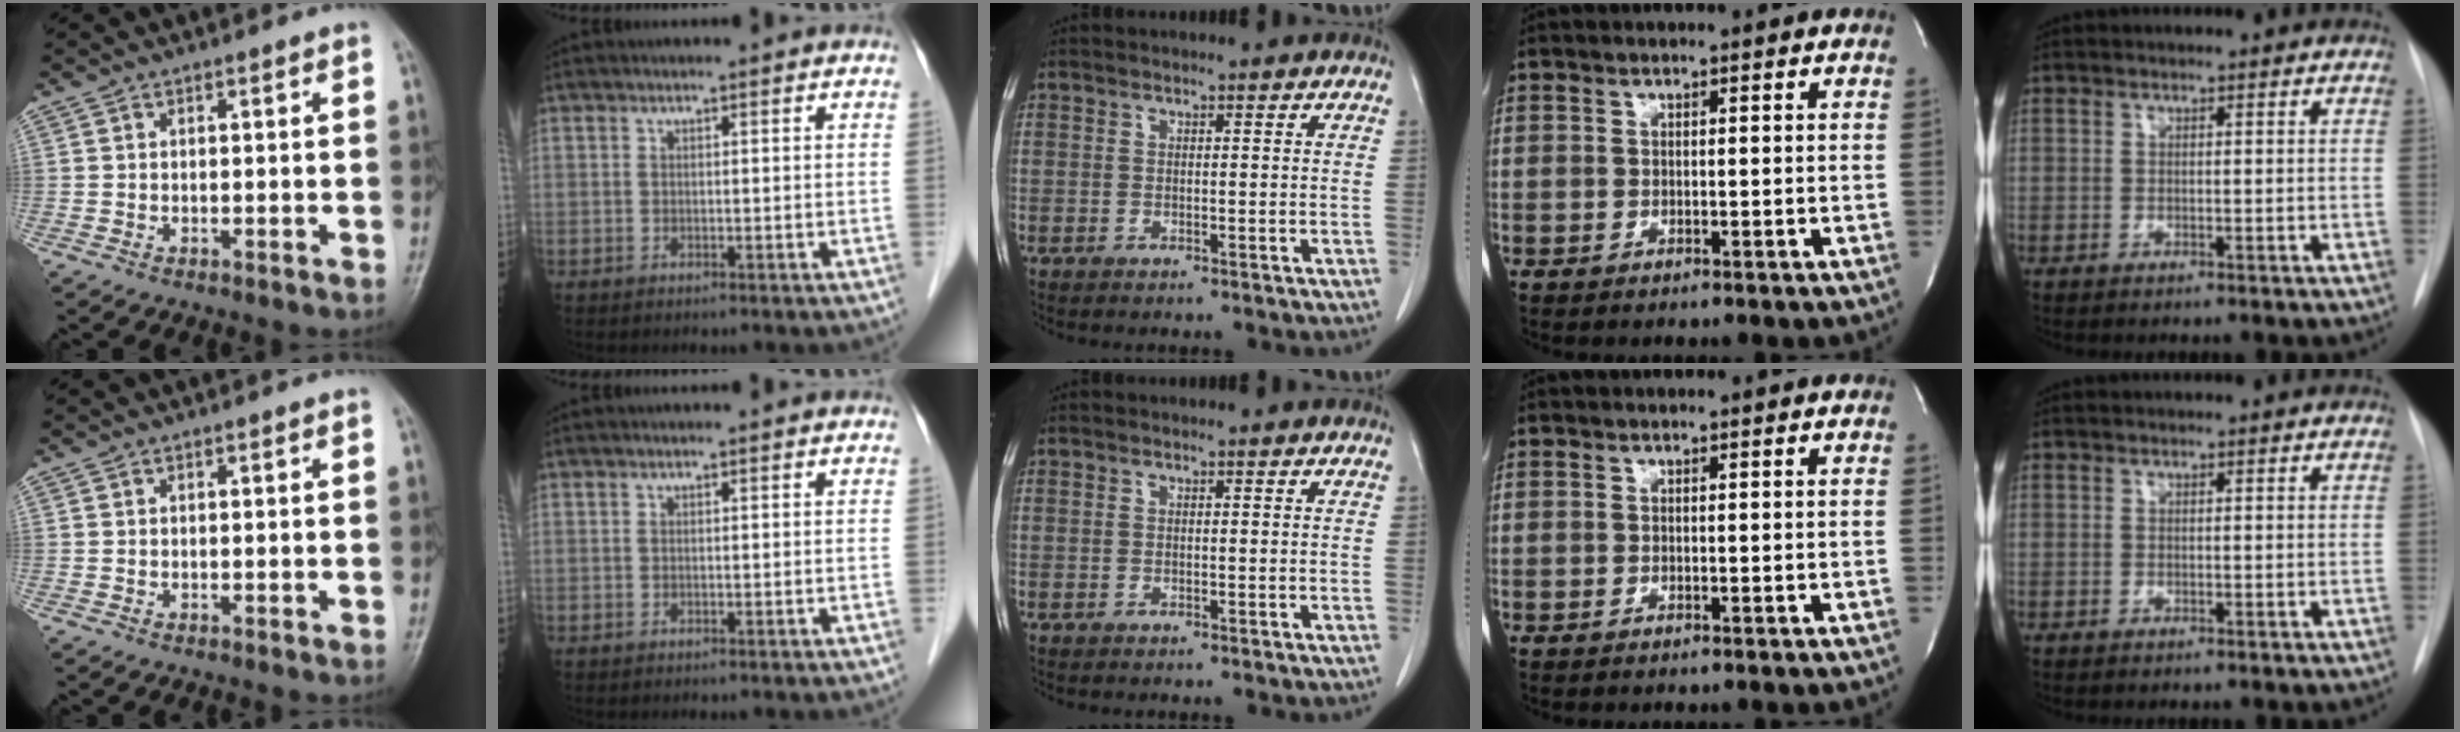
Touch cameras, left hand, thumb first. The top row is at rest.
{}